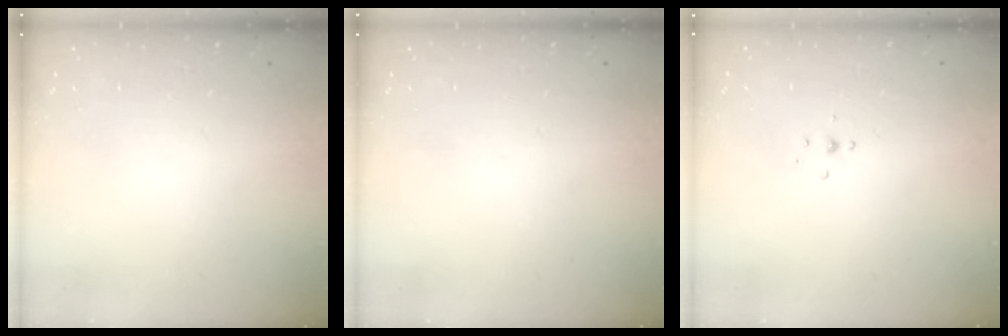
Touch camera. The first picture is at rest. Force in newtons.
{"total": 0.0}
{"total": 3.0, "press": 2.9, "slide": 0.8}